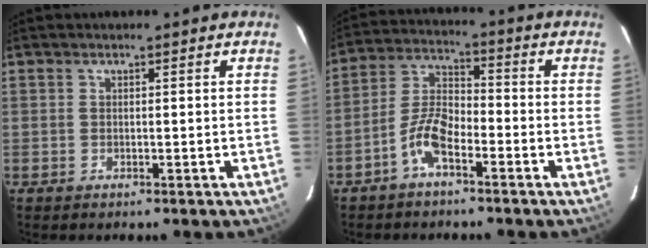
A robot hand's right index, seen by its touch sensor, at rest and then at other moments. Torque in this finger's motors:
{"motor_torque": [0.16, -0.20, 0.10, 0.04]}